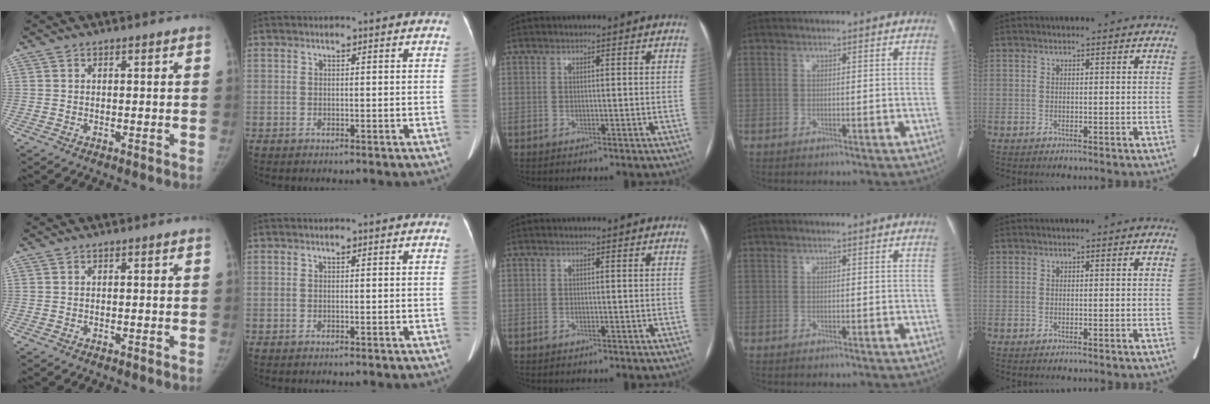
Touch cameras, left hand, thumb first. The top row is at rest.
{}